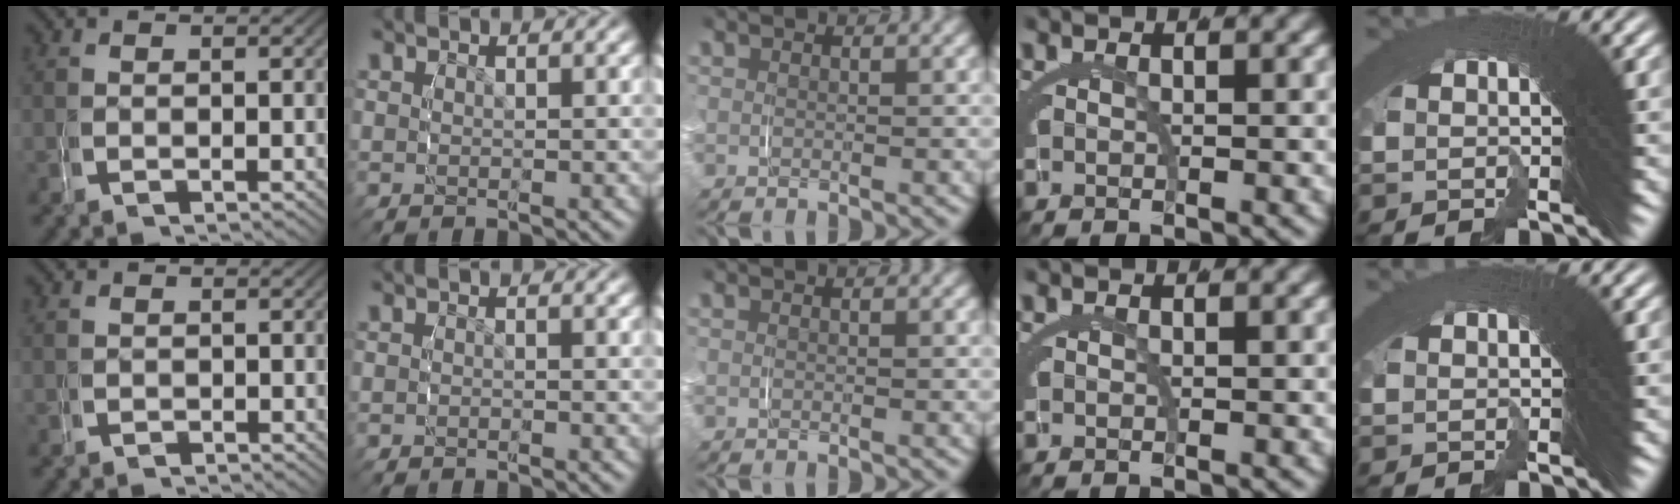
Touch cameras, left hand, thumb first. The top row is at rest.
{"thumb": {"total": 0.7, "force": [0.0, -0.2, -0.7], "torque": [0.013, 0.003, -0.002]}, "index": {"total": 0.7, "force": [-0.7, 0.0, 0.1], "torque": [0.003, 0.000, -0.012]}}